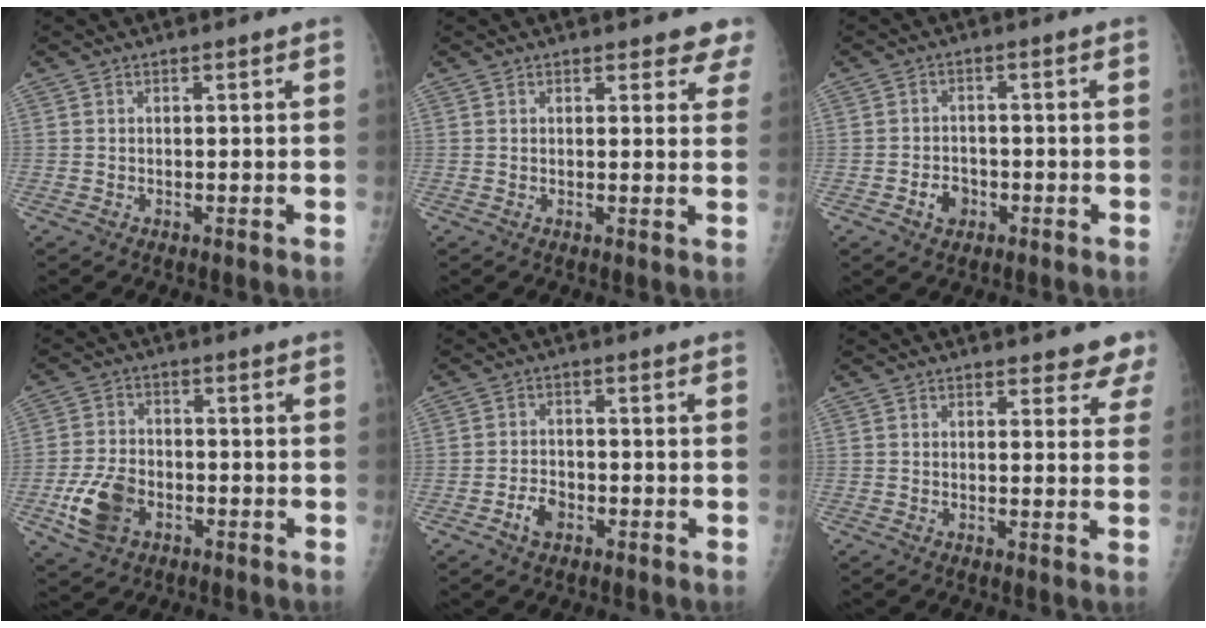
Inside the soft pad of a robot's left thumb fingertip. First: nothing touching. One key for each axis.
{"total": 4.7, "fx": 4.1, "fy": 1.9, "fz": 1.3, "tx": 0.021, "ty": -0.019, "tz": 0.030}
{"total": 3.7, "fx": -1.8, "fy": 2.9, "fz": 1.4, "tx": -0.006, "ty": 0.015, "tz": -0.029}
{"total": 8.7, "fx": -3.5, "fy": 5.9, "fz": 5.4, "tx": -0.104, "ty": 0.013, "tz": -0.063}
{"total": 3.8, "fx": -2.2, "fy": 2.5, "fz": 1.9, "tx": -0.023, "ty": 0.017, "tz": -0.038}
{"total": 5.2, "fx": 4.7, "fy": 2.0, "fz": 1.1, "tx": 0.024, "ty": -0.024, "tz": 0.035}